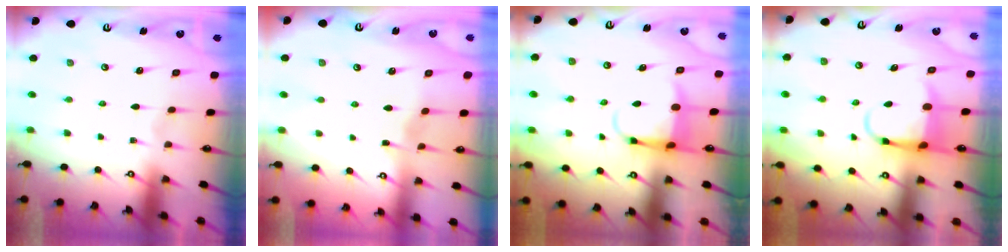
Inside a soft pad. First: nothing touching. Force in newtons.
{"total": 3.2, "press": 3.2, "slide": 0.1}
{"total": 5.0, "press": 4.9, "slide": 1.1}
{"total": 5.2, "press": 5.1, "slide": 1.0}